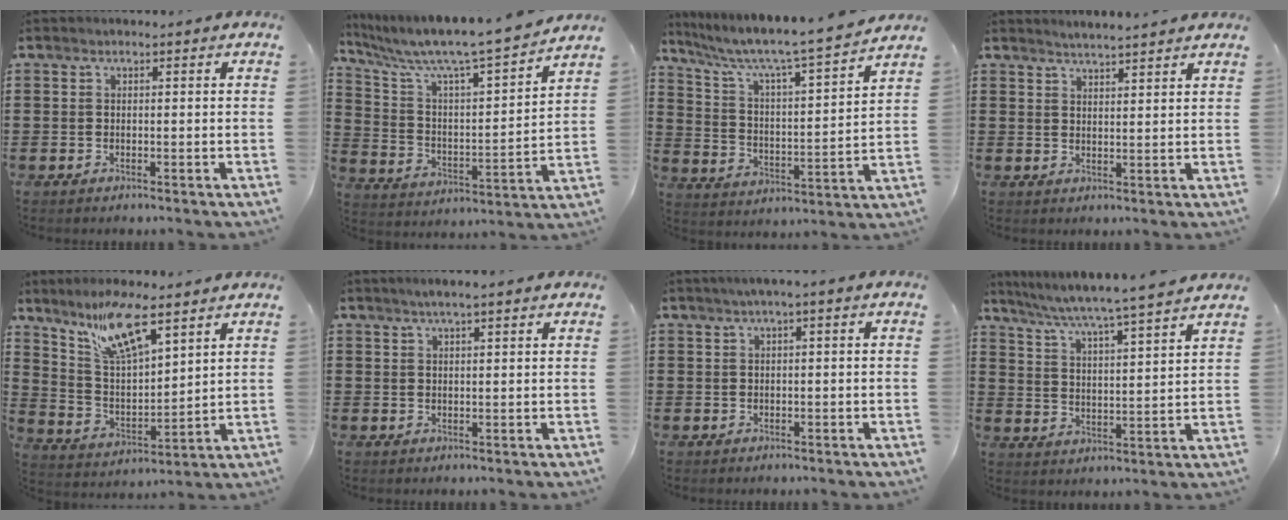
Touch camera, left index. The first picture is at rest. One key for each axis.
{"total": 7.6, "fx": 6.8, "fy": 0.1, "fz": 3.4, "tx": -0.099, "ty": -0.059, "tz": 0.107}
{"total": 5.9, "fx": 5.2, "fy": -0.1, "fz": 2.9, "tx": -0.081, "ty": -0.046, "tz": 0.076}
{"total": 2.5, "fx": 2.5, "fy": -0.5, "fz": 0.0, "tx": -0.006, "ty": -0.007, "tz": 0.047}
{"total": 10.1, "fx": 7.0, "fy": 2.5, "fz": 6.8, "tx": -0.143, "ty": -0.018, "tz": 0.125}
{"total": 2.3, "fx": 1.8, "fy": 0.1, "fz": 1.5, "tx": -0.031, "ty": 0.004, "tz": 0.031}
{"total": 1.3, "fx": 0.1, "fy": 0.0, "fz": 1.3, "tx": -0.021, "ty": -0.003, "tz": 0.003}
{"total": 5.0, "fx": 4.6, "fy": -1.0, "fz": 1.9, "tx": -0.058, "ty": -0.039, "tz": 0.069}